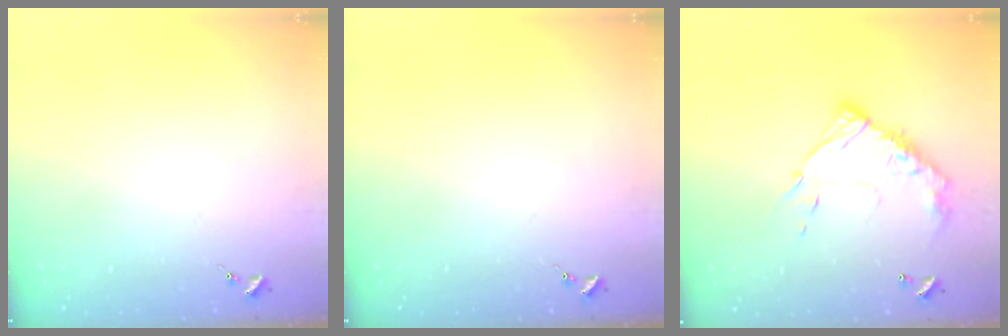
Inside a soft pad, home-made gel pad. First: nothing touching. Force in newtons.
{"total": 0.0}
{"total": 14.5, "press": 14.4, "slide": 1.3}